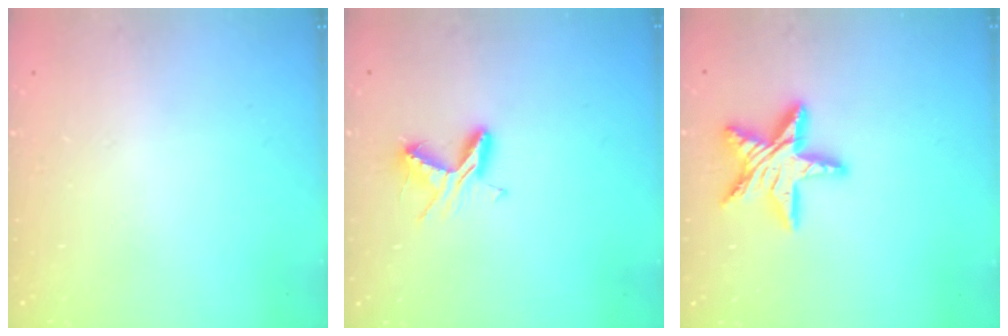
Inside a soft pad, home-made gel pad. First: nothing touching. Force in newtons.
{"total": 7.1, "press": 7.0, "slide": 0.5}
{"total": 15.7, "press": 15.6, "slide": 1.2}